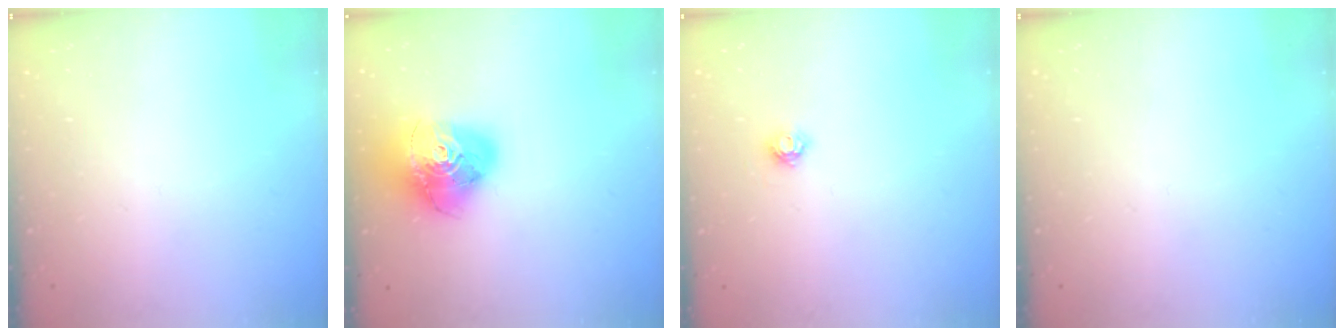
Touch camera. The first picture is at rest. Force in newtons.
{"total": 18.4, "press": 18.3, "slide": 2.1}
{"total": 4.3, "press": 4.3, "slide": 0.6}
{"total": 0.0}